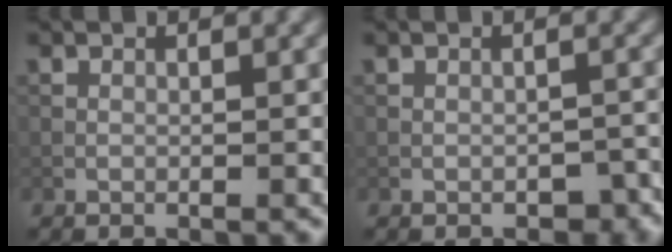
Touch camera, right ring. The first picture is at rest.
{"total": 1.8, "force": [-1.1, 1.2, 0.9], "torque": [-0.010, -0.002, -0.010]}